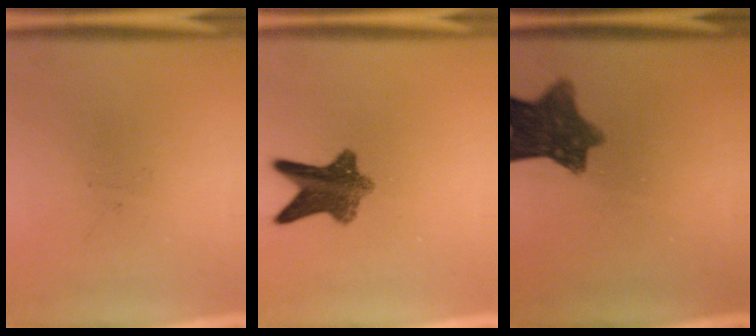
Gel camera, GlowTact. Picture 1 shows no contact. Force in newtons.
{"total": 8.2}
{"total": 9.2}